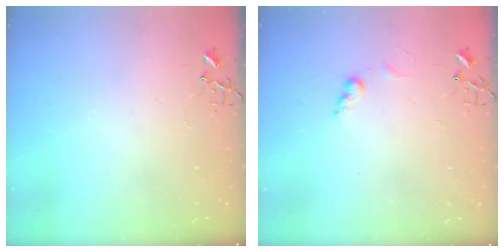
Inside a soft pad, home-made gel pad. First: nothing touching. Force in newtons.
{"total": 6.5, "press": 6.5, "slide": 0.1}